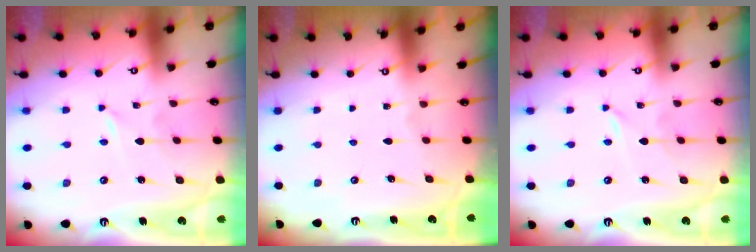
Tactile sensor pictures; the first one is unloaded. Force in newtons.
{"total": 0.0}
{"total": 0.0}